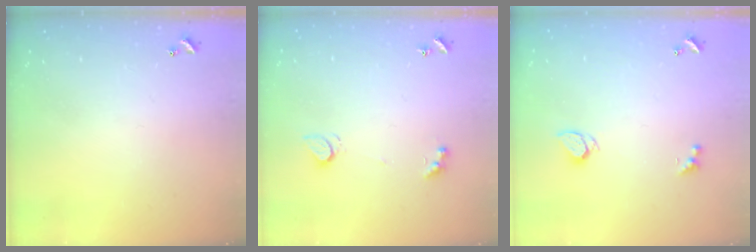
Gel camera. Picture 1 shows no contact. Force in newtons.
{"total": 1.4, "press": 1.2, "slide": 0.6}
{"total": 2.4, "press": 2.3, "slide": 0.6}